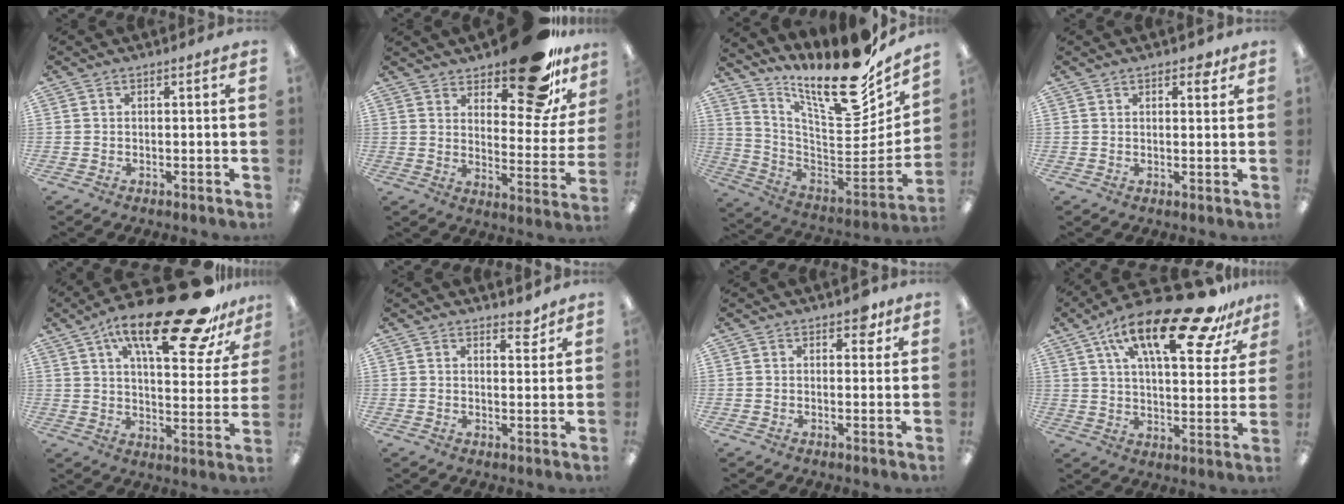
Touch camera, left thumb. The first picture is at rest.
{"total": 19.1, "force": [14.1, 6.8, 11.1], "torque": [-0.150, -0.094, 0.232]}
{"total": 21.2, "force": [16.4, 5.0, 12.4], "torque": [-0.164, -0.145, 0.264]}
{"total": 3.0, "force": [2.0, 1.4, 1.7], "torque": [-0.013, -0.006, 0.030]}
{"total": 26.6, "force": [17.4, 8.7, 18.1], "torque": [-0.269, -0.105, 0.275]}
{"total": 3.7, "force": [3.1, 1.6, 1.2], "torque": [0.004, -0.022, 0.051]}
{"total": 4.0, "force": [2.4, 2.3, 2.2], "torque": [-0.015, -0.005, 0.037]}
{"total": 24.5, "force": [15.0, 8.8, 17.3], "torque": [-0.266, -0.086, 0.244]}